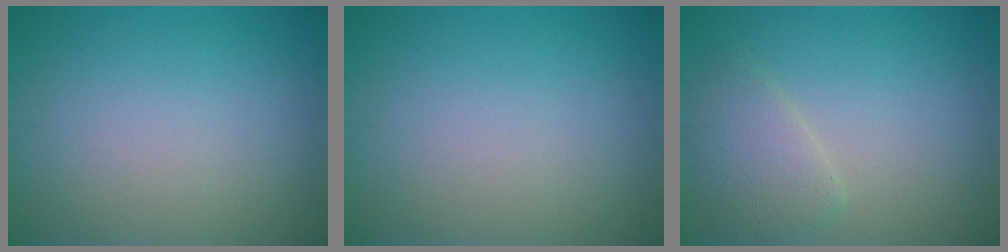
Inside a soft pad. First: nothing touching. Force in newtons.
{"total": 0.0}
{"total": 2.9, "press": 2.8, "slide": 0.4}